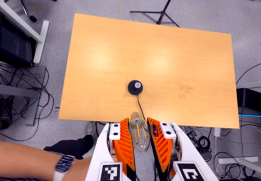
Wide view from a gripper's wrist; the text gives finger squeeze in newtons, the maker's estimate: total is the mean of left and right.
{"total": 23.6, "left": 26.4, "right": 20.7}